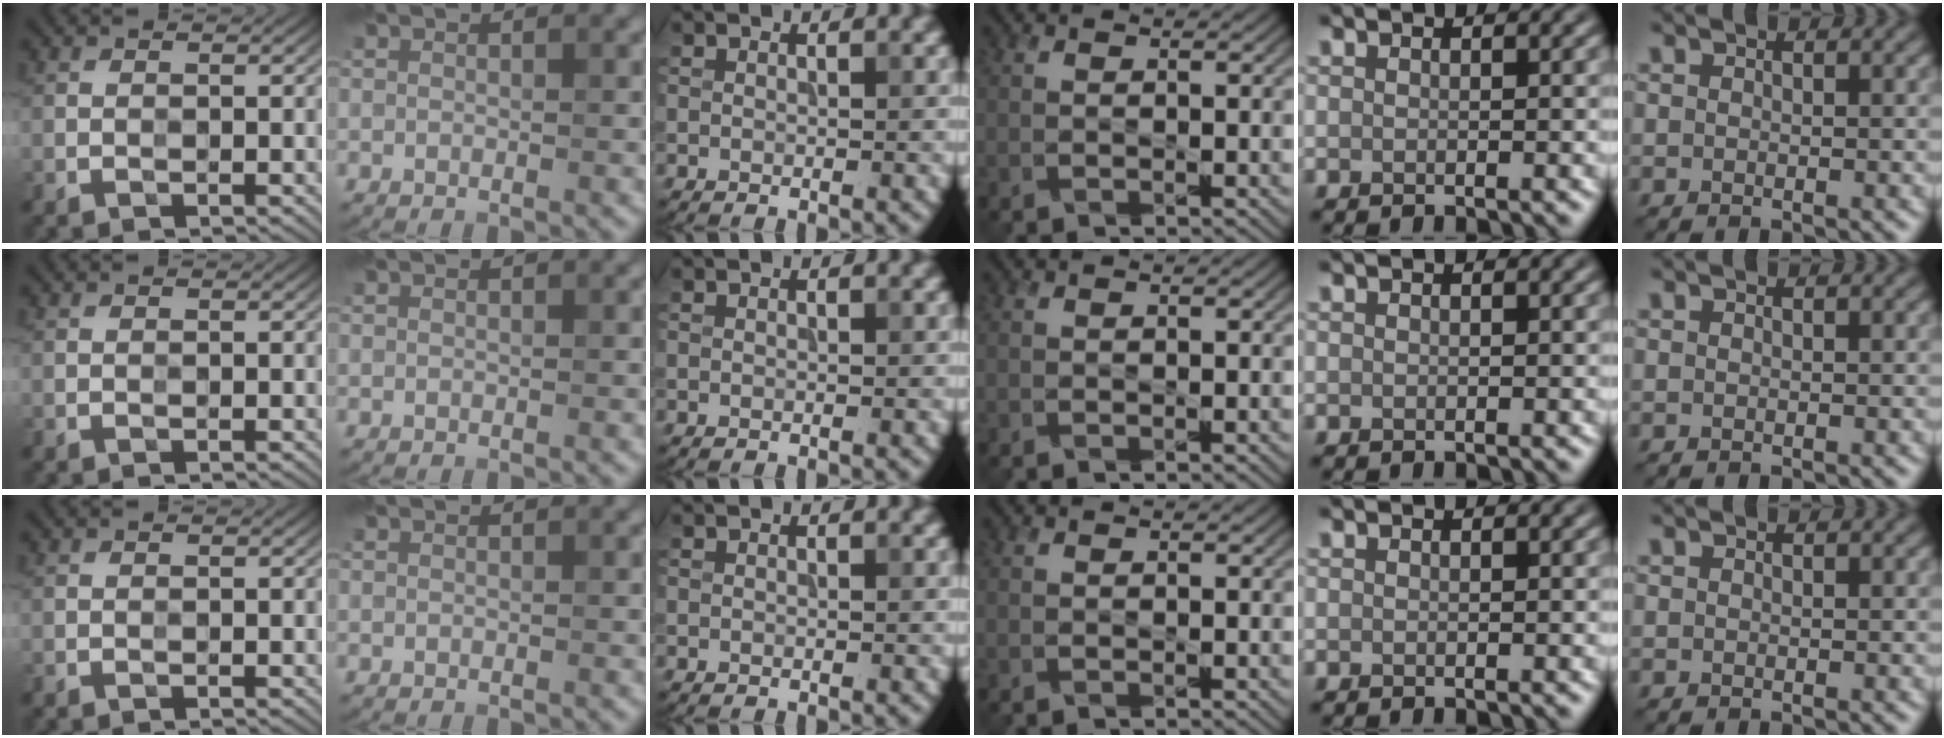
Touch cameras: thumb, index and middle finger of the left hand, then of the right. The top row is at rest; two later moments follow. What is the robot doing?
{"motion": "press", "object": "grip strengthener"}